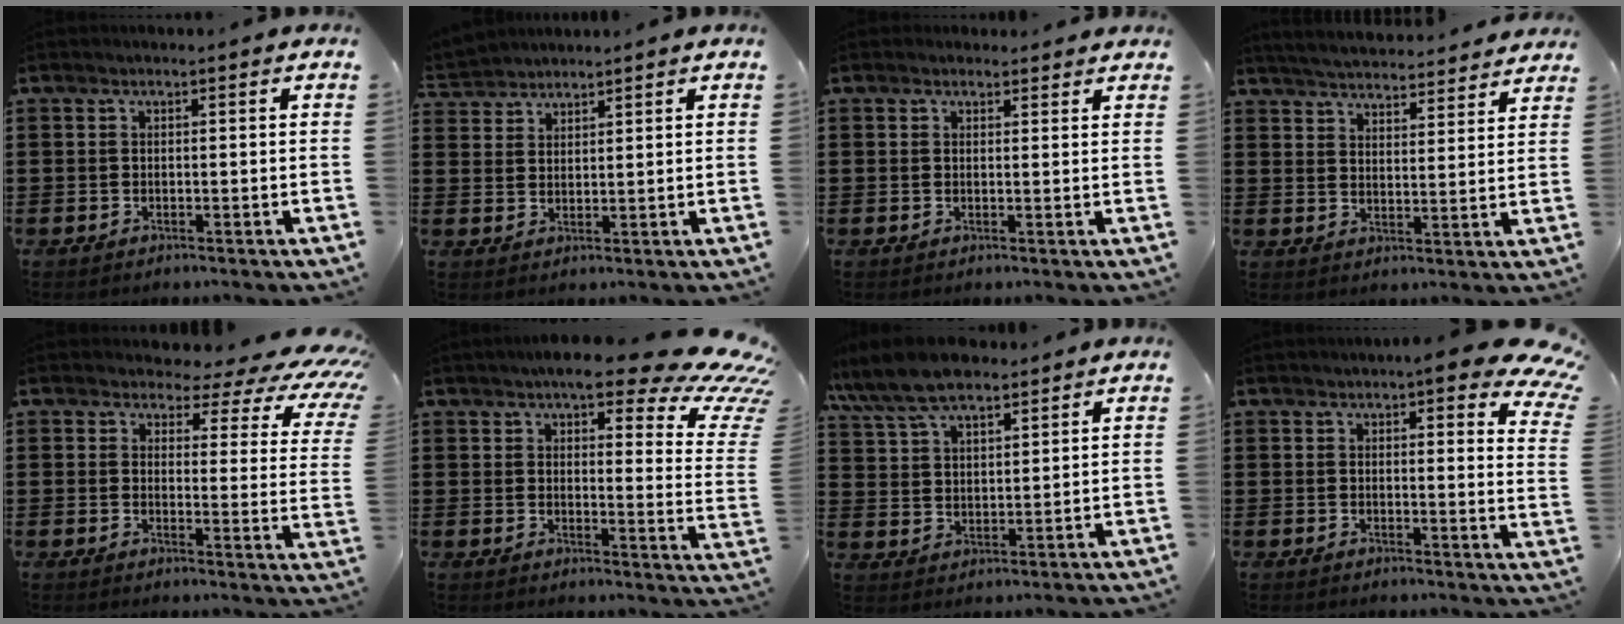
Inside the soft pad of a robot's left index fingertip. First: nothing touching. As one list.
[{"total": 2.5, "force": [2.4, 0.6, -0.4], "torque": [-0.002, -0.002, 0.047]}, {"total": 1.3, "force": [1.2, 0.5, 0.2], "torque": [-0.006, 0.003, 0.024]}, {"total": 4.8, "force": [4.8, -0.2, 0.6], "torque": [-0.031, -0.031, 0.083]}, {"total": 4.3, "force": [3.0, 1.7, 2.6], "torque": [-0.052, -0.018, 0.042]}, {"total": 11.6, "force": [8.6, 2.9, 7.2], "torque": [-0.111, -0.052, 0.145]}, {"total": 8.5, "force": [7.2, 2.8, 3.6], "torque": [-0.095, -0.011, 0.135]}, {"total": 6.3, "force": [4.9, 0.7, 3.9], "torque": [-0.068, -0.015, 0.084]}]